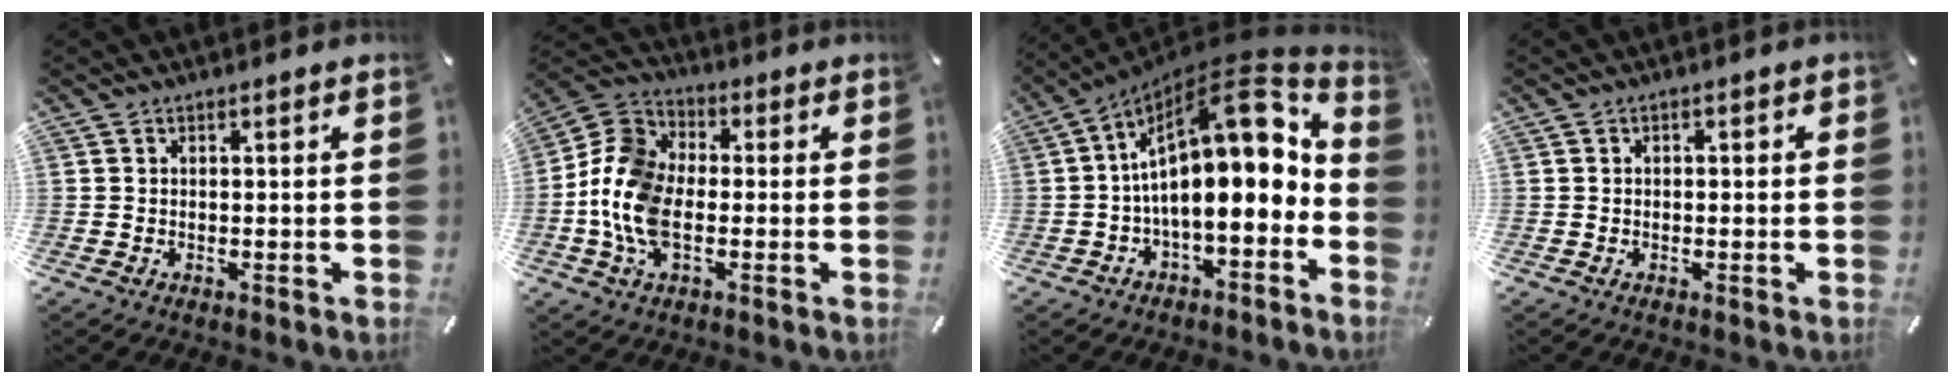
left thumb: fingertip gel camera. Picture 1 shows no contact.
{"total": 12.3, "force": [-3.1, 8.0, 8.9], "torque": [-0.197, 0.010, -0.053]}
{"total": 20.9, "force": [3.1, 9.6, 18.3], "torque": [-0.277, -0.037, 0.050]}
{"total": 0.8, "force": [-0.3, 0.5, 0.5], "torque": [-0.009, 0.003, -0.006]}